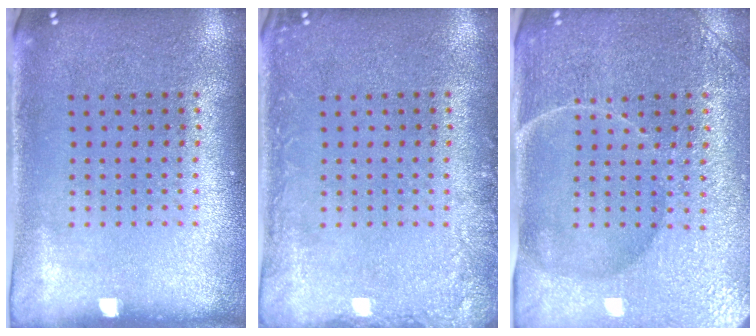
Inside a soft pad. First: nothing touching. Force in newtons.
{"total": 1.7, "press": 1.7, "slide": 0.3}
{"total": 4.5, "press": 4.3, "slide": 1.4}